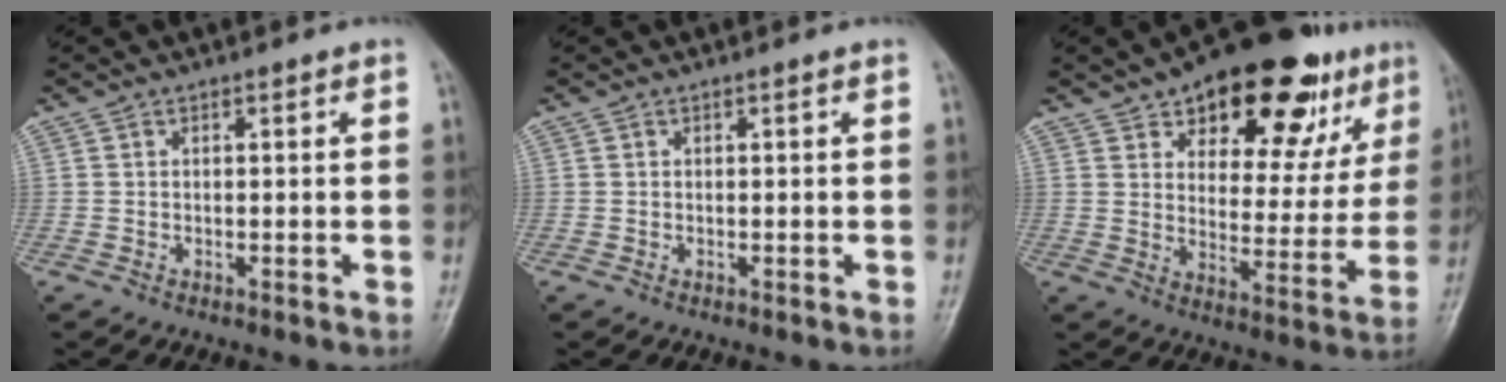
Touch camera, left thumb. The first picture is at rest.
{"total": 0.0}
{"total": 22.8, "force": [13.3, 10.8, 15.1], "torque": [-0.158, -0.027, 0.194]}